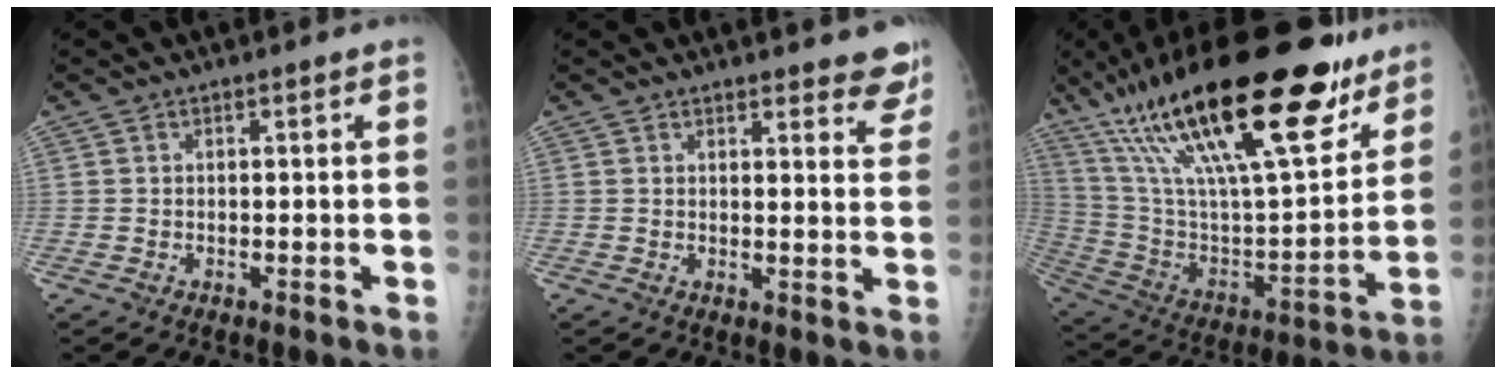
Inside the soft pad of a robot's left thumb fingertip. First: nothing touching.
{"total": 6.9, "force": [6.2, 1.8, 2.4], "torque": [0.008, -0.035, 0.053]}
{"total": 34.2, "force": [21.3, 10.0, 24.8], "torque": [-0.397, -0.045, 0.365]}